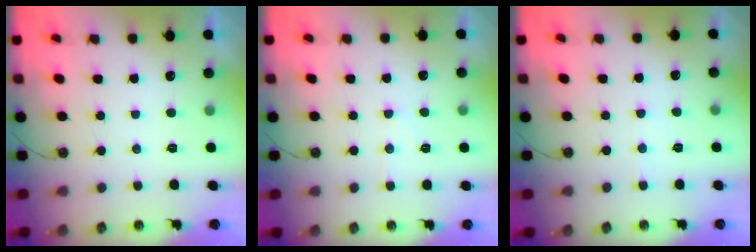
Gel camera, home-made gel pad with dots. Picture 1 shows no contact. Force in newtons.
{"total": 7.1, "press": 7.1, "slide": 0.6}
{"total": 3.9, "press": 3.9, "slide": 0.6}